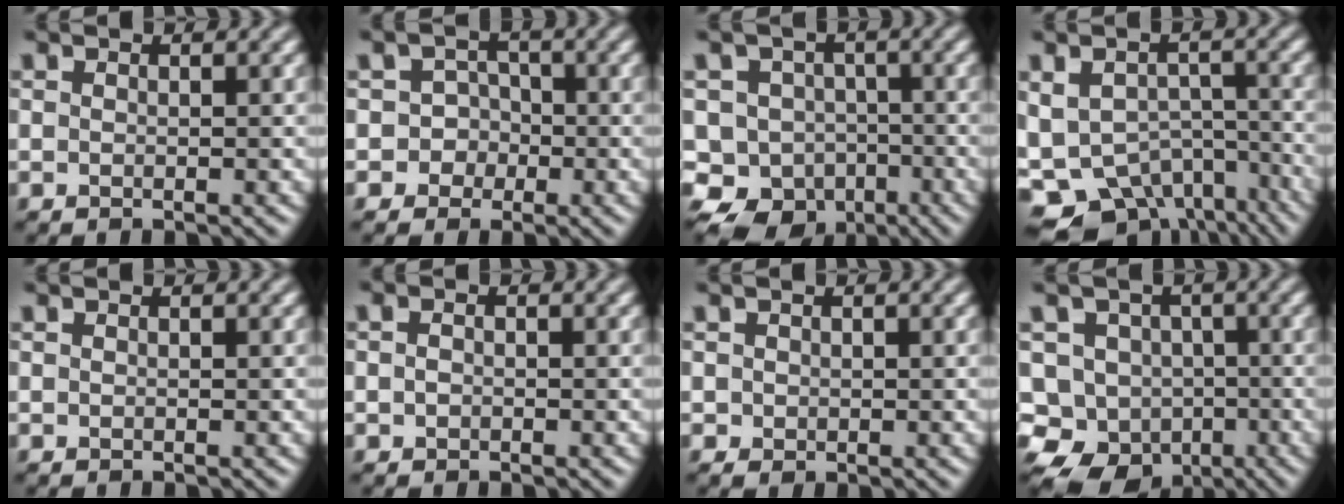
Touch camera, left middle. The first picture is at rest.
{"total": 2.7, "force": [-0.7, 2.5, 0.4], "torque": [0.024, 0.008, -0.021]}
{"total": 11.1, "force": [-5.5, 9.1, 3.3], "torque": [-0.037, -0.003, -0.109]}
{"total": 9.1, "force": [-5.8, 5.6, 4.2], "torque": [-0.071, -0.018, -0.074]}
{"total": 0.0}
{"total": 1.0, "force": [-0.1, 0.8, 0.5], "torque": [-0.010, -0.001, -0.003]}
{"total": 0.8, "force": [0.1, 0.7, 0.3], "torque": [-0.002, -0.002, 0.002]}
{"total": 11.5, "force": [-4.9, 9.4, 4.4], "torque": [-0.058, 0.002, -0.103]}